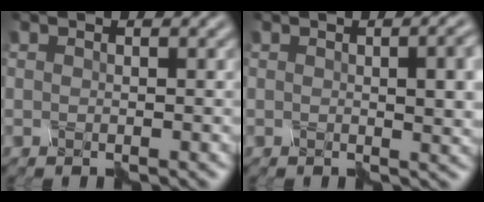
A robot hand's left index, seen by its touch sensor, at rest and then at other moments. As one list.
[{"total": 3.4, "force": [0.0, 0.6, 3.4], "torque": [-0.035, -0.001, 0.004]}]